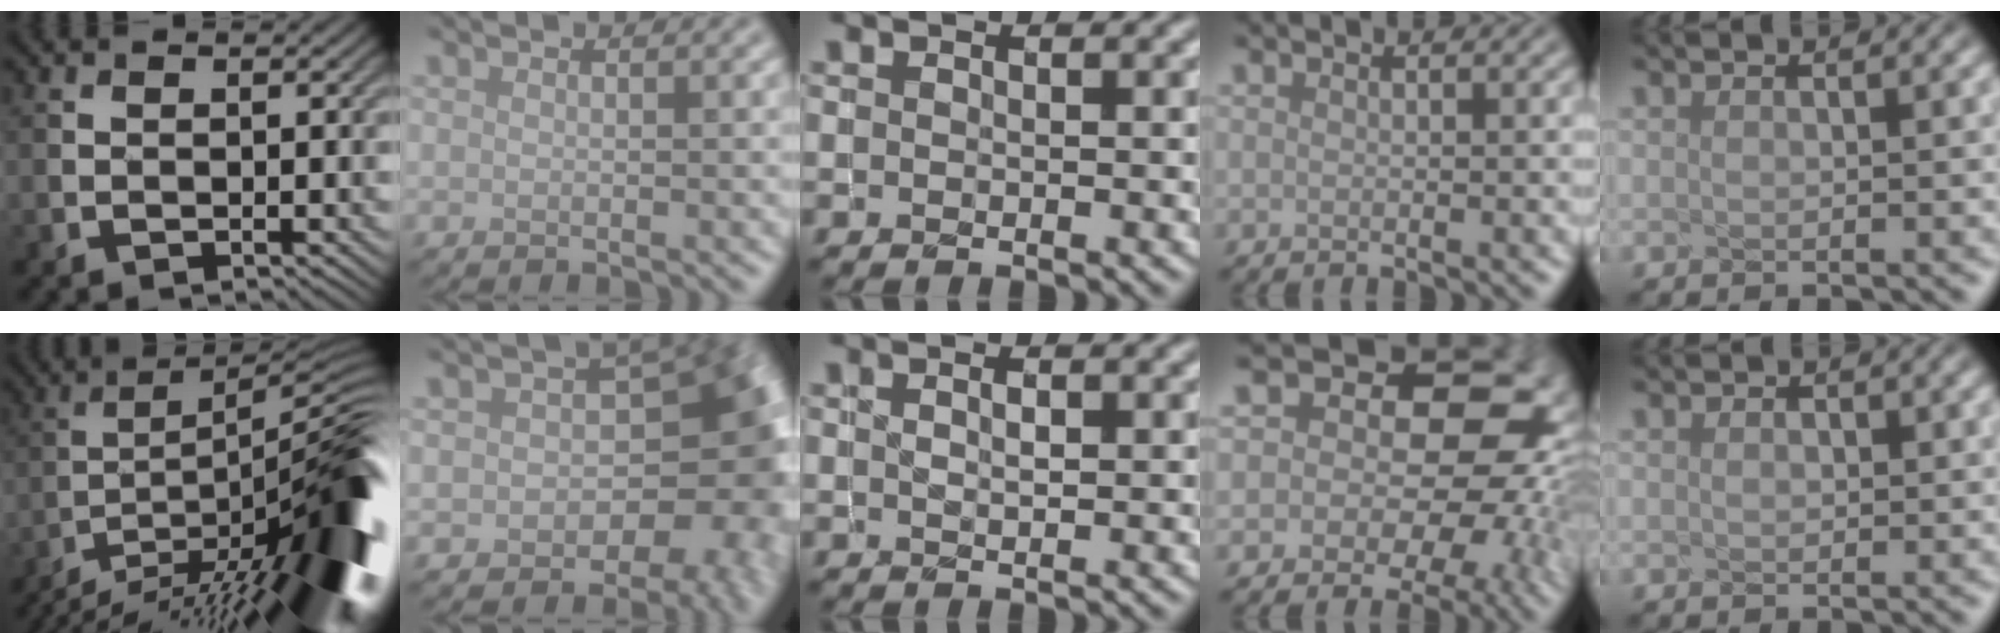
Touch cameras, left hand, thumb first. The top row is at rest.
{"thumb": {"total": 16.7, "force": [-11.5, 2.7, 11.8], "torque": [-0.159, 0.009, -0.191]}, "index": {"total": 13.5, "force": [-2.1, 8.9, 9.9], "torque": [-0.076, -0.017, -0.021]}, "middle": {"total": 0.7, "force": [0.3, 0.3, 0.6], "torque": [-0.010, -0.002, 0.009]}, "ring": {"total": 14.9, "force": [2.7, 10.5, 10.3], "torque": [-0.110, 0.023, 0.024]}, "little": {"total": 1.0, "force": [-0.5, -0.6, -0.6], "torque": [-0.017, -0.009, 0.027]}}